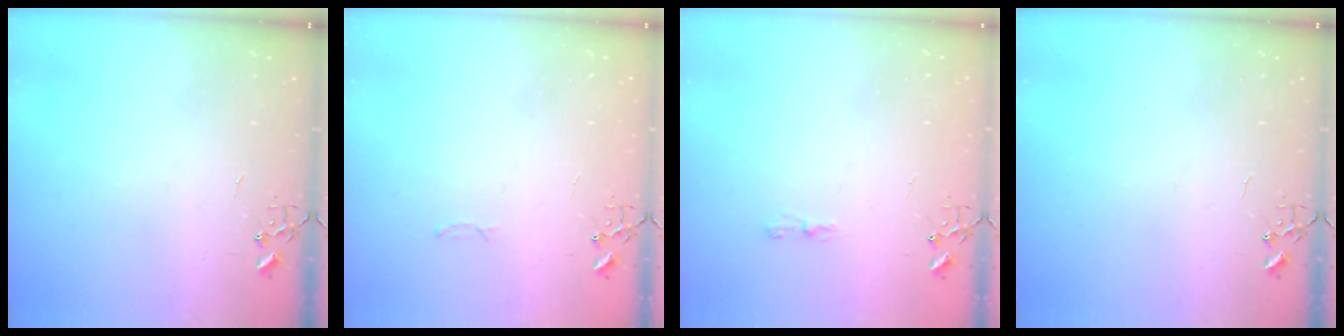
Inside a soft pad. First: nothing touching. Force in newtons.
{"total": 2.8, "press": 2.8, "slide": 0.4}
{"total": 3.9, "press": 3.9, "slide": 0.5}
{"total": 0.0}